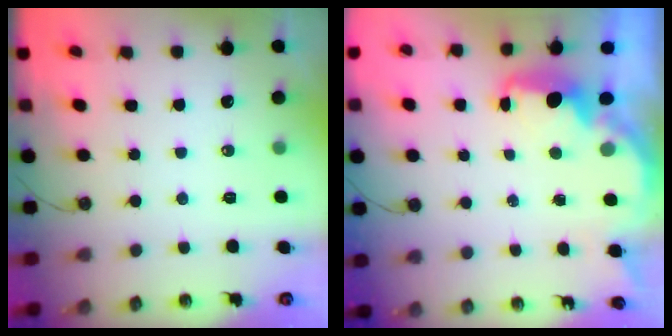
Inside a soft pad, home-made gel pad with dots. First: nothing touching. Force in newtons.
{"total": 3.9, "press": 3.9, "slide": 0.6}